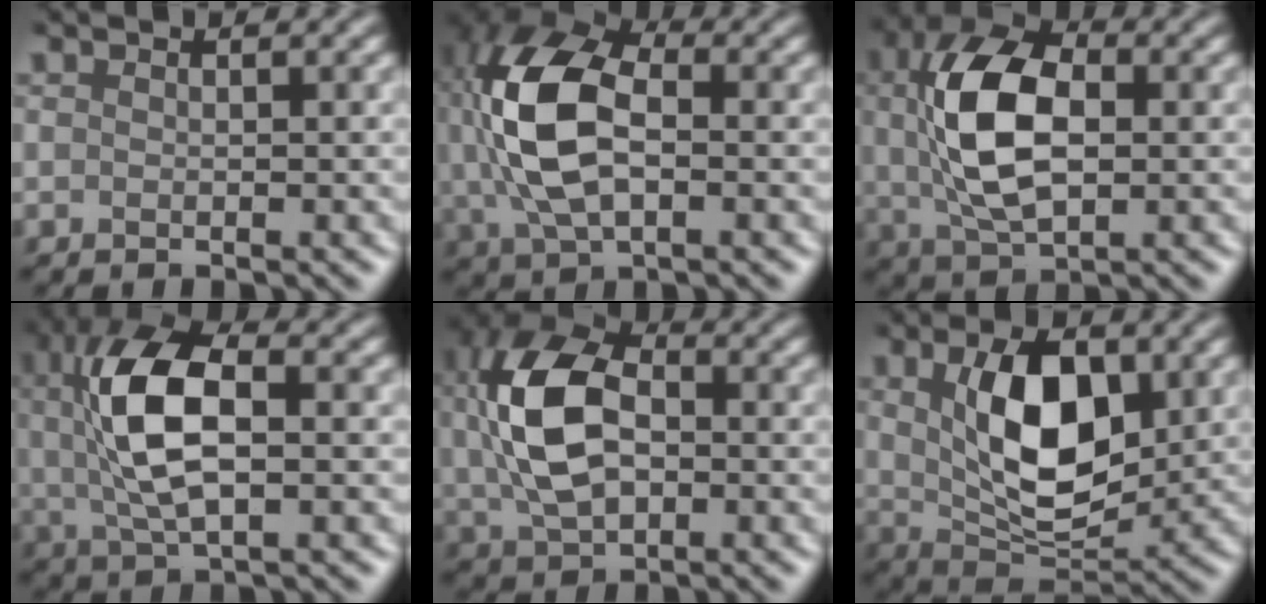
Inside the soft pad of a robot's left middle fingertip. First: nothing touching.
{"total": 9.7, "force": [0.7, 5.8, 7.7], "torque": [-0.179, 0.013, 0.015]}
{"total": 8.9, "force": [0.8, 5.0, 7.3], "torque": [-0.150, 0.013, 0.013]}
{"total": 8.4, "force": [0.9, 3.9, 7.4], "torque": [-0.158, 0.017, 0.015]}
{"total": 9.2, "force": [1.0, 5.9, 7.0], "torque": [-0.169, 0.013, 0.019]}
{"total": 7.9, "force": [1.8, 4.0, 6.6], "torque": [-0.121, 0.005, 0.036]}